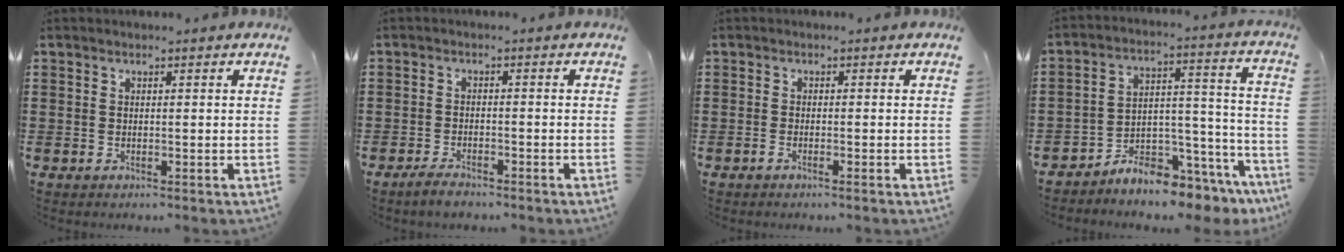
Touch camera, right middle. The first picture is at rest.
{"total": 2.2, "force": [-2.0, 0.5, 1.0], "torque": [-0.027, 0.001, -0.040]}
{"total": 0.8, "force": [-0.6, 0.0, 0.6], "torque": [-0.011, -0.003, -0.012]}
{"total": 6.7, "force": [-6.5, 1.0, 1.0], "torque": [-0.011, 0.008, -0.125]}